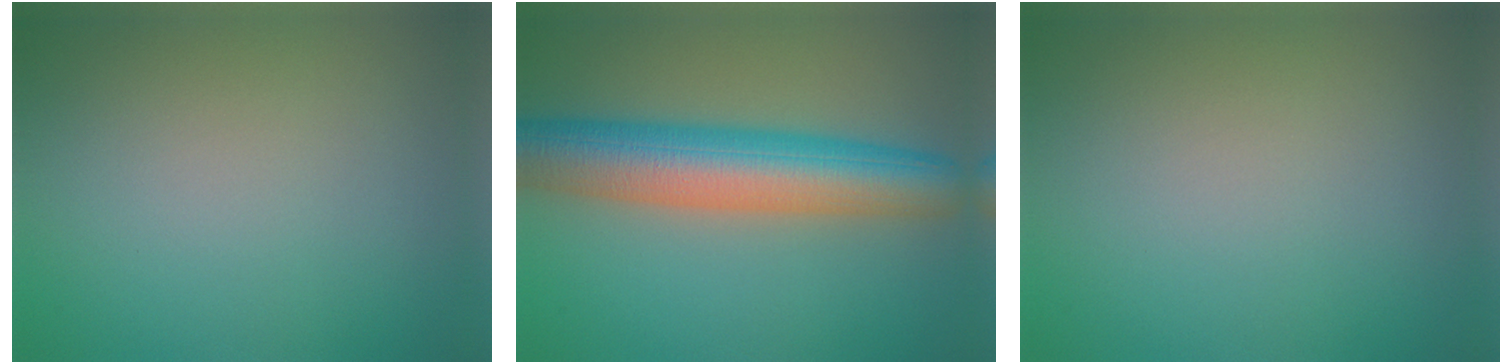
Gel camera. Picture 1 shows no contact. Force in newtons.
{"total": 9.2, "press": 9.2, "slide": 0.3}
{"total": 0.0}